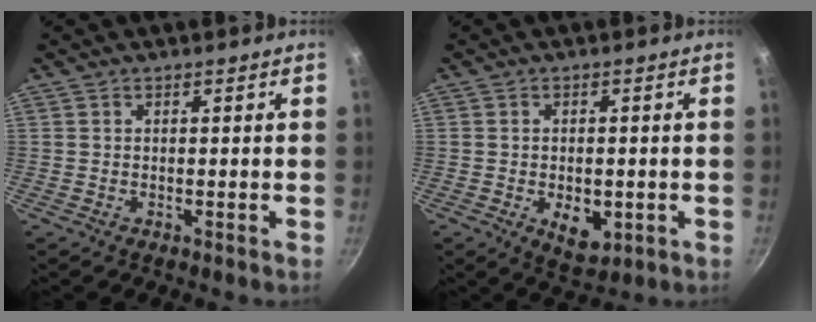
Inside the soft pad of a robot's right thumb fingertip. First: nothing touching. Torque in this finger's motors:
{"motor_torque": [-0.39, 0.47, -0.12, 0.05, 0.00]}